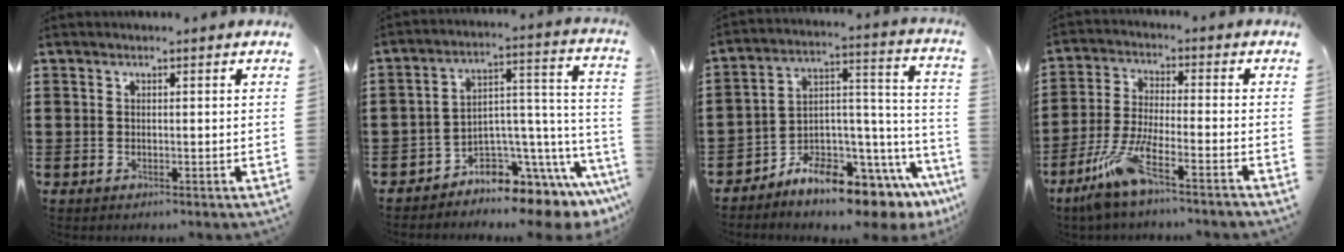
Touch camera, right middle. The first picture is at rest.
{"total": 5.9, "force": [-4.9, 2.4, 2.2], "torque": [-0.043, -0.013, -0.094]}
{"total": 8.6, "force": [-7.9, 2.1, 2.6], "torque": [-0.040, 0.005, -0.149]}
{"total": 8.5, "force": [-5.9, 0.8, 6.0], "torque": [-0.136, -0.015, -0.119]}